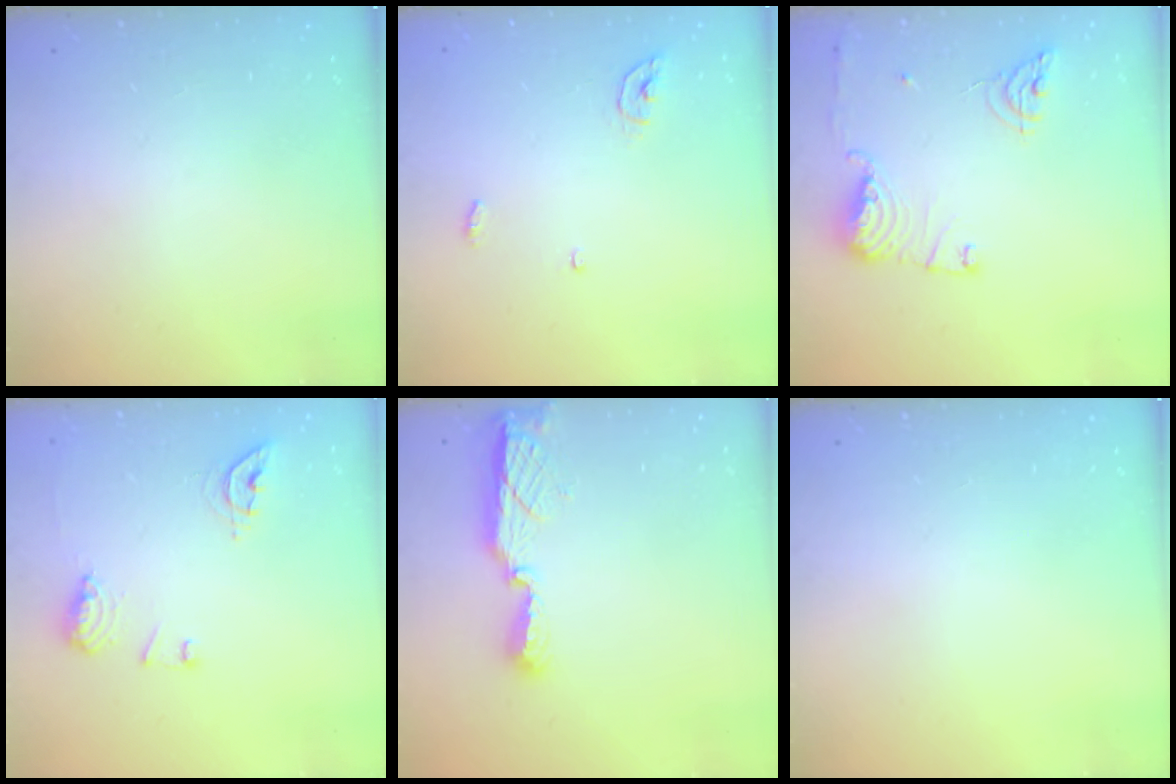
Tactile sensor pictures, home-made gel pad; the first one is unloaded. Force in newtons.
{"total": 4.3, "press": 4.3, "slide": 0.3}
{"total": 12.0, "press": 11.9, "slide": 1.6}
{"total": 10.5, "press": 10.5, "slide": 0.7}
{"total": 7.6, "press": 7.6, "slide": 0.2}
{"total": 0.0}